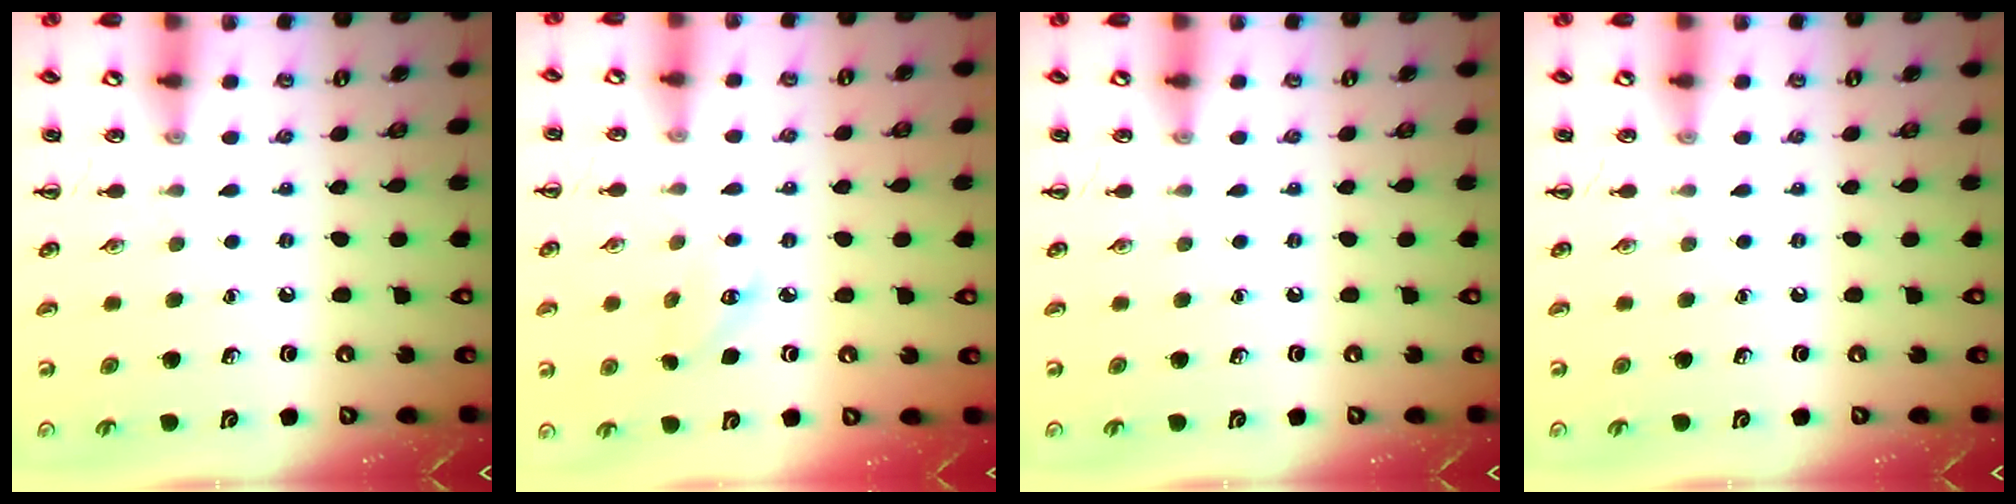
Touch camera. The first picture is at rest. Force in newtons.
{"total": 3.3, "press": 3.2, "slide": 0.8}
{"total": 0.0}
{"total": 0.0}